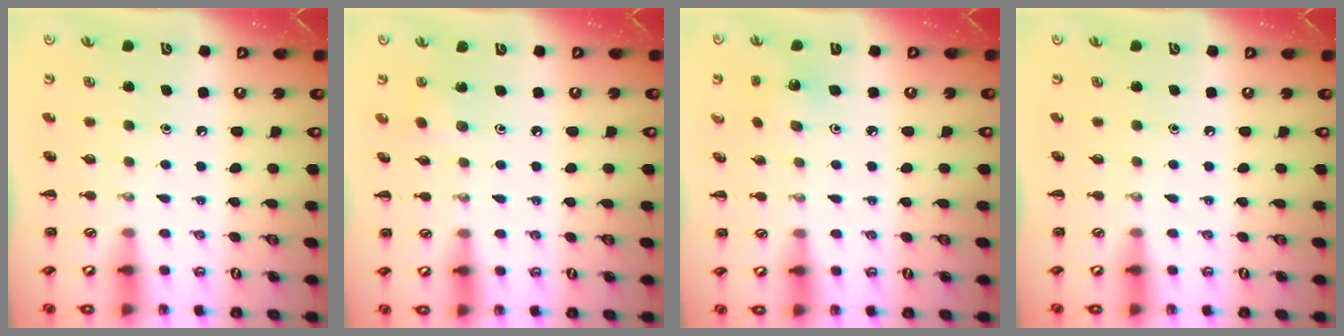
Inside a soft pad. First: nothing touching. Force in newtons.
{"total": 2.6, "press": 2.5, "slide": 0.9}
{"total": 1.9, "press": 1.8, "slide": 0.6}
{"total": 0.0}